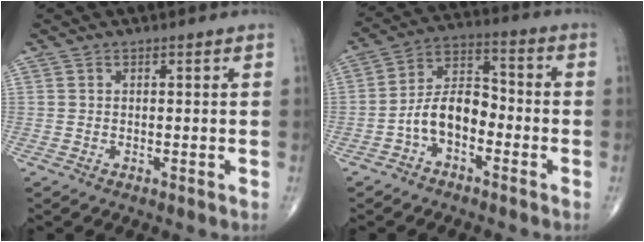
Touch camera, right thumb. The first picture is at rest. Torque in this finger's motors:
{"motor_torque": [0.10, 0.08, 1.03, -0.49, 0.08]}